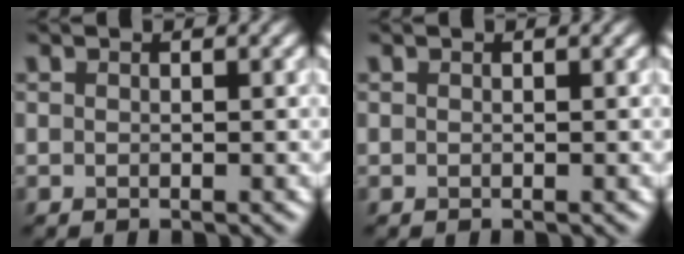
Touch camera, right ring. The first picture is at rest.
{"total": 0.0}